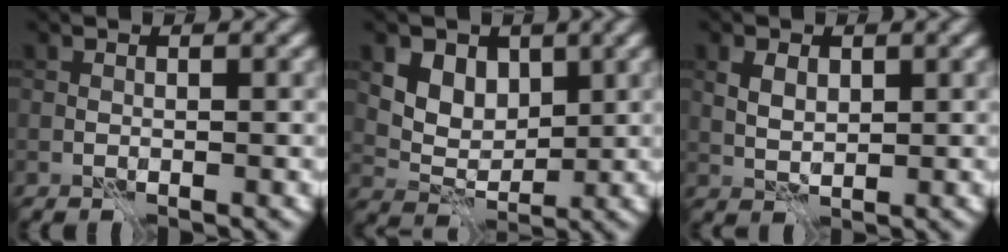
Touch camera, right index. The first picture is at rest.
{"total": 6.1, "force": [2.9, 4.4, 3.1], "torque": [-0.070, -0.007, 0.057]}
{"total": 2.2, "force": [0.7, 1.4, 1.6], "torque": [-0.035, 0.000, 0.014]}